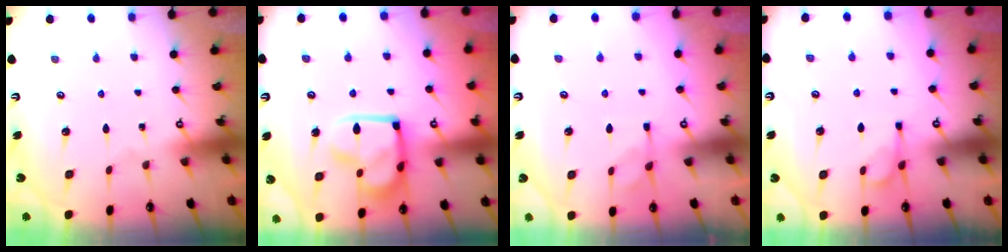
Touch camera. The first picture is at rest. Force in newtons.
{"total": 15.2, "press": 15.1, "slide": 1.6}
{"total": 6.6, "press": 6.5, "slide": 1.4}
{"total": 2.9, "press": 2.7, "slide": 1.1}